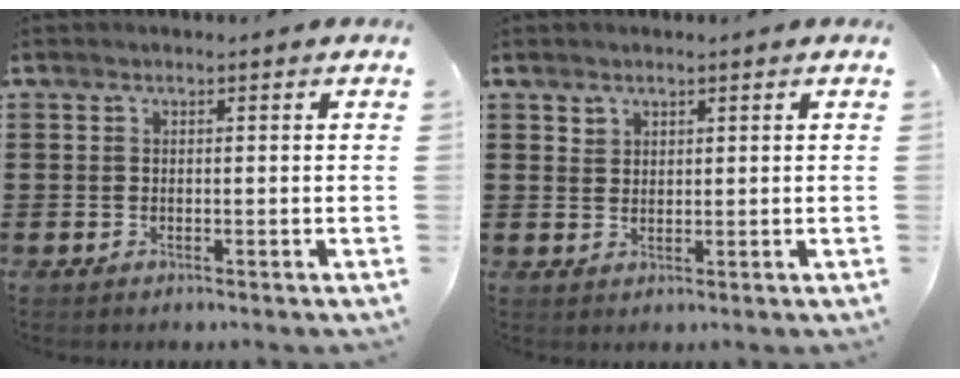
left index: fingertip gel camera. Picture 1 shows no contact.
{"total": 1.7, "force": [1.4, 1.0, 0.1], "torque": [0.003, -0.002, 0.026]}